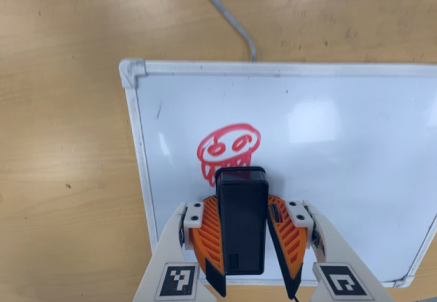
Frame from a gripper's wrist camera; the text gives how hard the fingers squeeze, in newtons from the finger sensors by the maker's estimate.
{"total": 13.6, "left": 16.5, "right": 10.7}